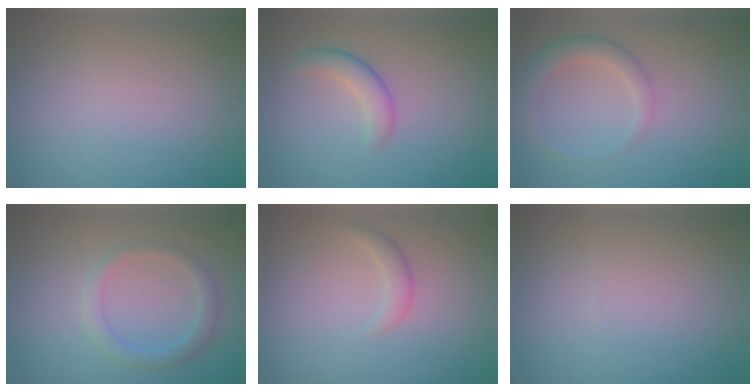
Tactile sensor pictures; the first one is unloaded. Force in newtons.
{"total": 2.4, "press": 2.4, "slide": 0.1}
{"total": 2.8, "press": 2.8, "slide": 0.2}
{"total": 2.3, "press": 2.3, "slide": 0.2}
{"total": 1.3, "press": 1.3, "slide": 0.1}
{"total": 0.0}